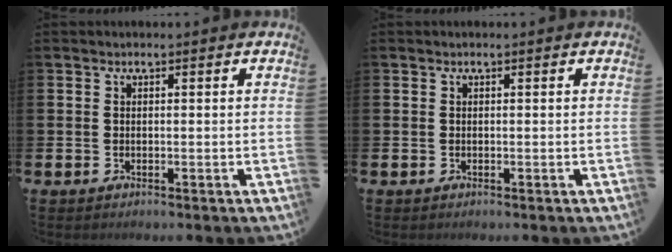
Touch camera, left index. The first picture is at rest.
{"total": 0.0}